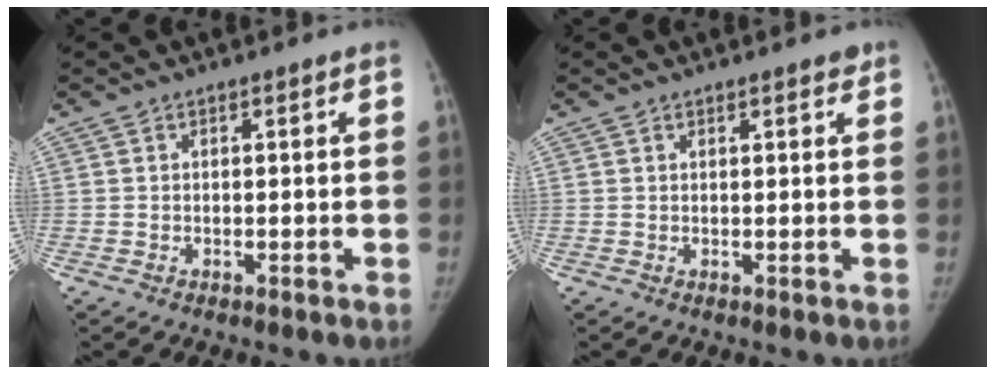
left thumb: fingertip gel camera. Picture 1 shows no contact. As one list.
[{"total": 1.3, "force": [1.1, 0.5, 0.6], "torque": [-0.005, -0.004, 0.014]}]